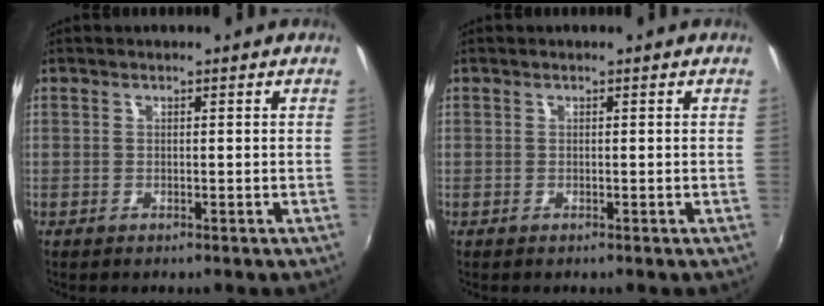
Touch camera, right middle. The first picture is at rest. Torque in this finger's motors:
{"motor_torque": [0.19, -0.19, 0.00, 0.00]}